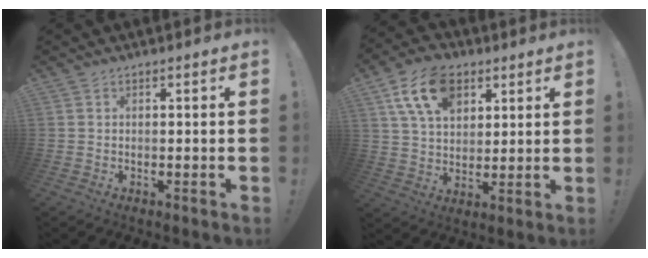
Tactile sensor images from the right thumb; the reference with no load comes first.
{"total": 15.3, "force": [7.4, 10.0, 8.9], "torque": [-0.145, -0.019, 0.142]}